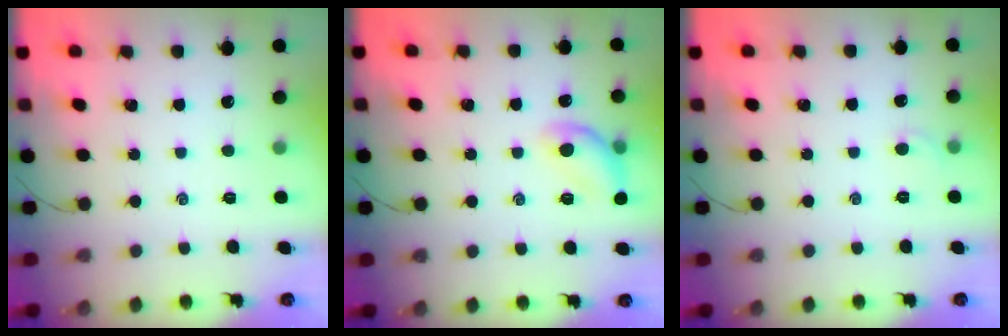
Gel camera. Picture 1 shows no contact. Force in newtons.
{"total": 11.2, "press": 11.1, "slide": 0.4}
{"total": 2.7, "press": 2.5, "slide": 0.9}